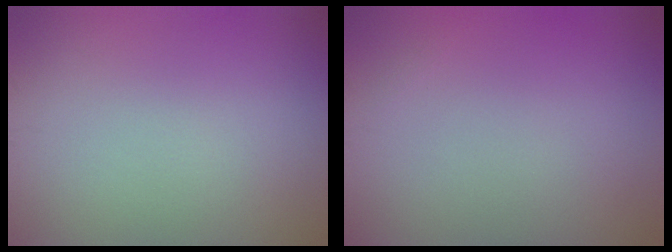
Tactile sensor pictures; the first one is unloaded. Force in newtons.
{"total": 0.0}